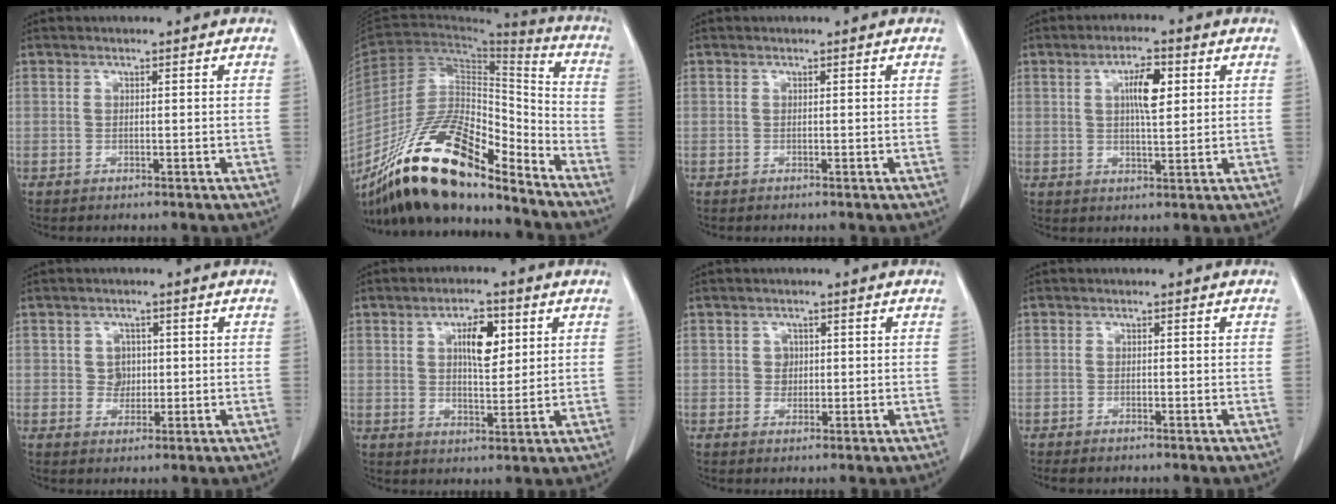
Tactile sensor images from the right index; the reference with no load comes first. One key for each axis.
{"total": 21.4, "fx": -16.1, "fy": 5.2, "fz": 13.0, "tx": -0.260, "ty": -0.003, "tz": -0.295}
{"total": 0.0}
{"total": 5.8, "fx": 1.7, "fy": 1.5, "fz": 5.3, "tx": -0.093, "ty": 0.003, "tz": 0.029}
{"total": 2.6, "fx": 0.2, "fy": 2.4, "fz": 0.9, "tx": -0.006, "ty": 0.006, "tz": 0.006}
{"total": 6.5, "fx": 2.2, "fy": 2.5, "fz": 5.5, "tx": -0.092, "ty": 0.005, "tz": 0.039}
{"total": 1.7, "fx": 0.2, "fy": 1.6, "fz": 0.5, "tx": -0.002, "ty": 0.005, "tz": 0.005}
{"total": 1.4, "fx": -1.2, "fy": 0.3, "fz": 0.7, "tx": -0.015, "ty": -0.003, "tz": -0.018}